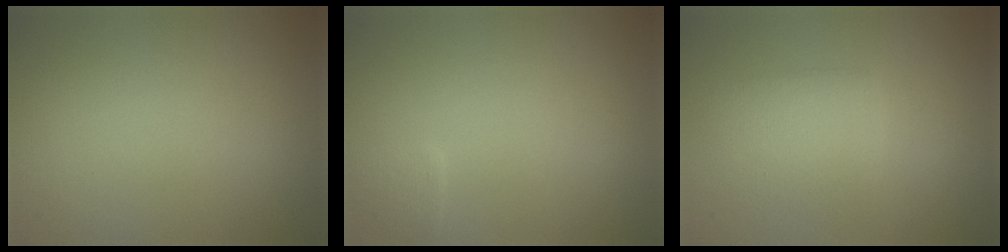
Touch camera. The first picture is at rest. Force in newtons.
{"total": 0.9, "press": 0.9, "slide": 0.1}
{"total": 2.6, "press": 2.6, "slide": 0.2}